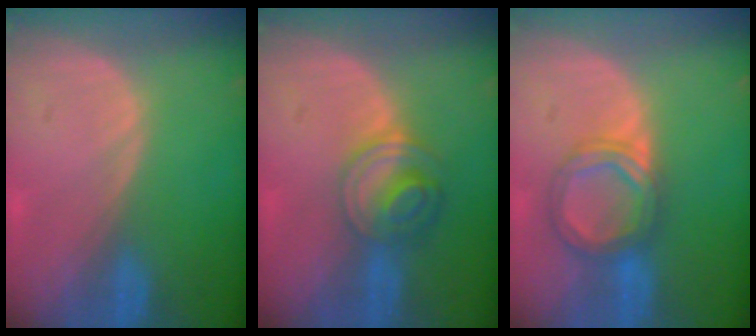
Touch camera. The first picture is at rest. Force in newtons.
{"total": 6.2, "press": 5.4, "slide": 3.0}
{"total": 5.7, "press": 5.7, "slide": 0.3}